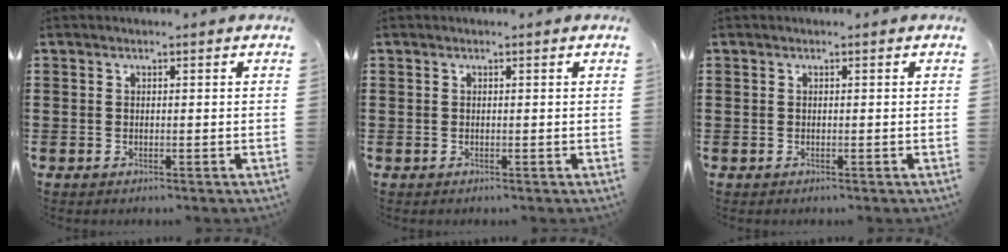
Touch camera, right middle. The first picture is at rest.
{"total": 0.0}
{"total": 0.0}